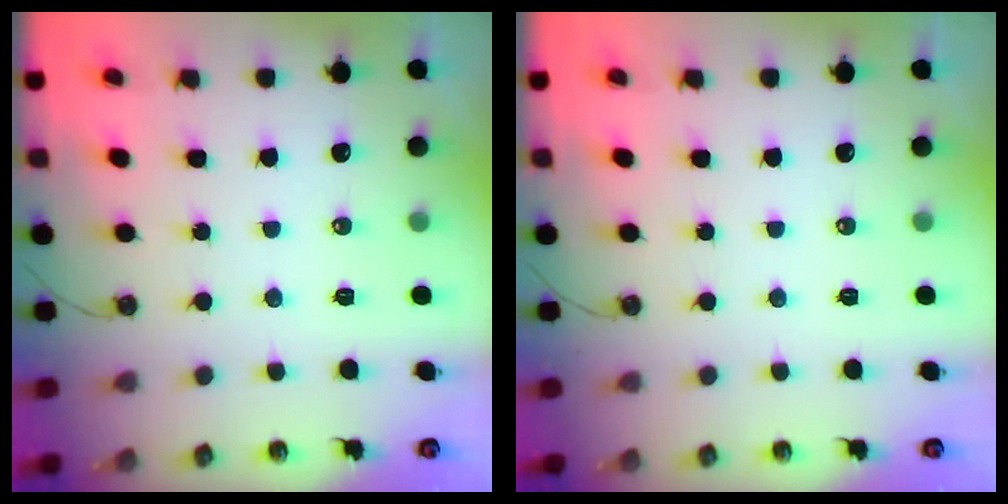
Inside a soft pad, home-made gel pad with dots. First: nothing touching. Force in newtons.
{"total": 0.0}